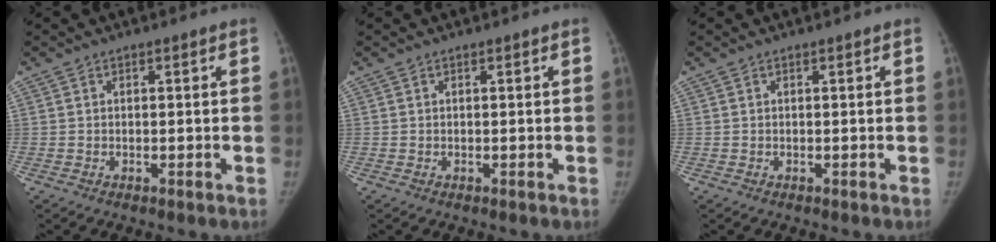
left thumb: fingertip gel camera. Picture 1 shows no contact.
{"total": 0.0}
{"total": 0.0}